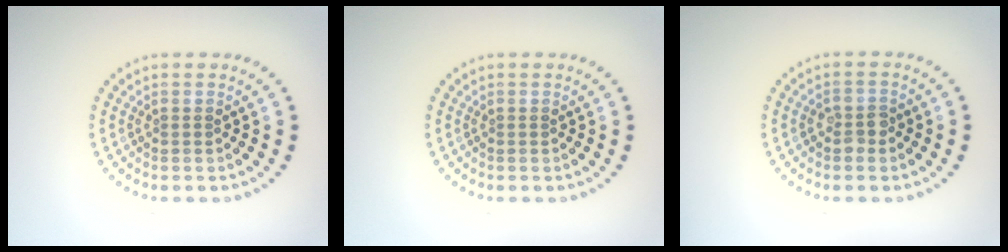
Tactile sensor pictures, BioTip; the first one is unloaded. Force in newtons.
{"total": 0.0}
{"total": 1.7, "press": 1.7, "slide": 0.3}